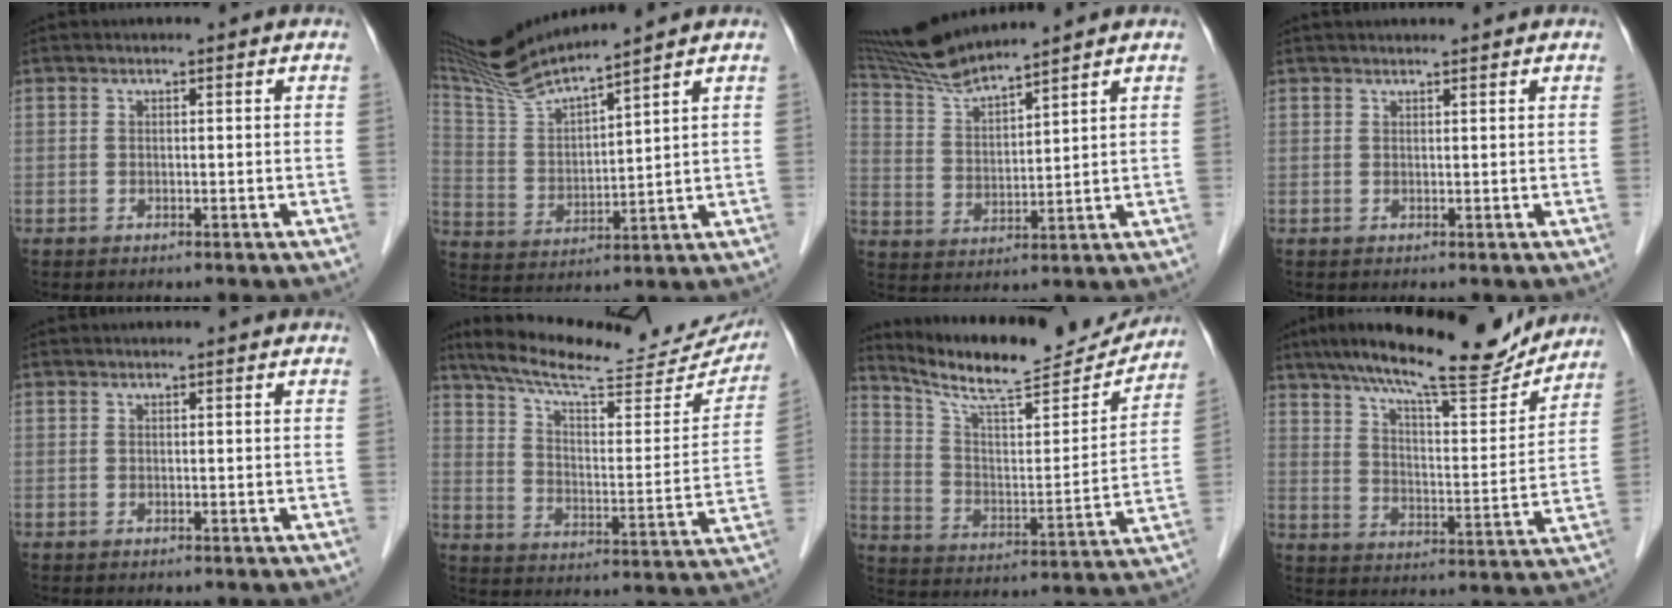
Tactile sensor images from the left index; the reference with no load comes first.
{"total": 11.3, "force": [10.5, -1.7, 4.0], "torque": [-0.092, 0.002, 0.211]}
{"total": 8.8, "force": [8.3, -1.0, 2.8], "torque": [-0.070, 0.009, 0.169]}
{"total": 2.9, "force": [2.8, 0.2, 0.9], "torque": [-0.009, 0.023, 0.039]}
{"total": 0.0}
{"total": 24.8, "force": [22.0, 4.7, 10.3], "torque": [-0.156, -0.023, 0.295]}
{"total": 18.7, "force": [17.4, 2.1, 6.5], "torque": [-0.120, -0.024, 0.270]}
{"total": 18.2, "force": [16.0, 2.5, 8.4], "torque": [-0.137, -0.001, 0.236]}